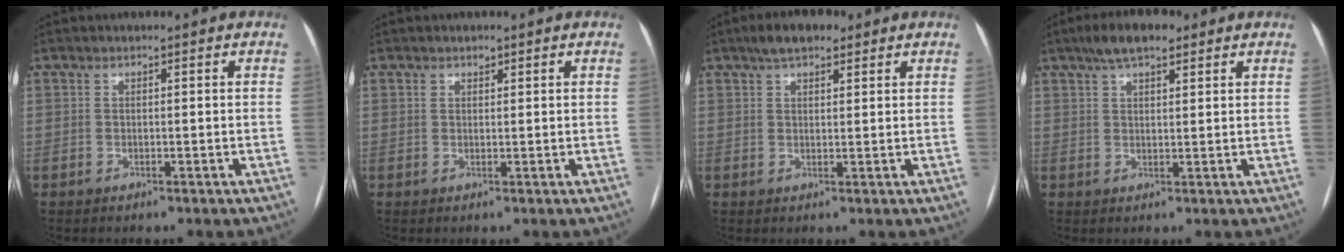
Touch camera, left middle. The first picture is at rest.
{"total": 1.0, "force": [0.7, 0.6, 0.4], "torque": [-0.006, -0.001, 0.011]}
{"total": 5.3, "force": [3.6, 2.1, 3.2], "torque": [-0.058, 0.020, 0.058]}
{"total": 6.3, "force": [4.3, 2.1, 4.1], "torque": [-0.074, 0.021, 0.071]}